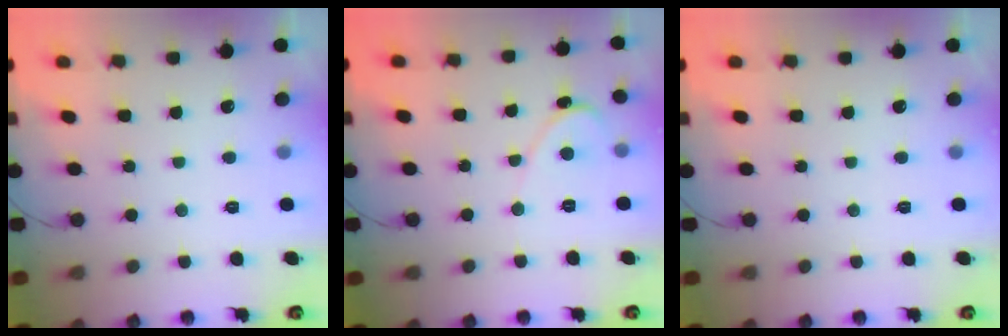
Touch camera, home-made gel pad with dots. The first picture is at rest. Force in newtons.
{"total": 1.4, "press": 1.3, "slide": 0.1}
{"total": 0.0}